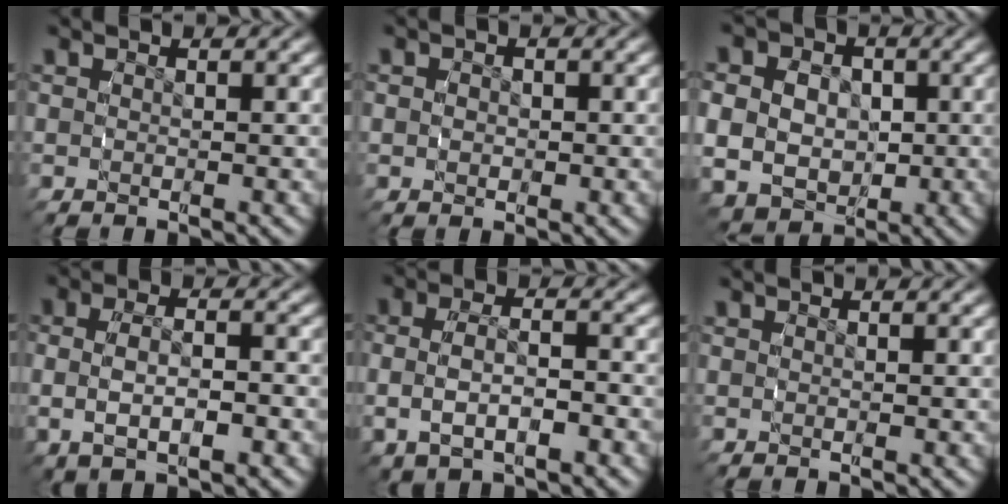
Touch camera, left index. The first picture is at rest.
{"total": 1.2, "force": [0.0, 1.1, 0.4], "torque": [-0.006, 0.000, -0.001]}
{"total": 9.9, "force": [-1.4, 8.7, 4.5], "torque": [-0.106, -0.046, -0.016]}
{"total": 4.1, "force": [-0.9, 2.5, 3.1], "torque": [-0.061, -0.002, -0.013]}
{"total": 4.3, "force": [-1.3, 2.7, 3.0], "torque": [-0.064, -0.005, -0.021]}
{"total": 0.0}